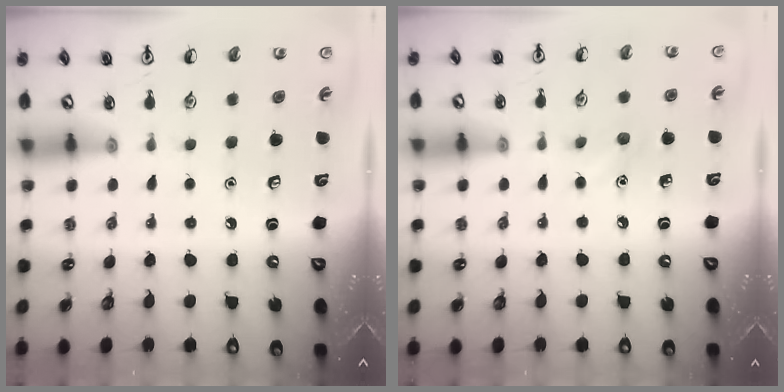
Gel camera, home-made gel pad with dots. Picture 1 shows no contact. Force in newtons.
{"total": 5.6, "press": 5.3, "slide": 1.8}